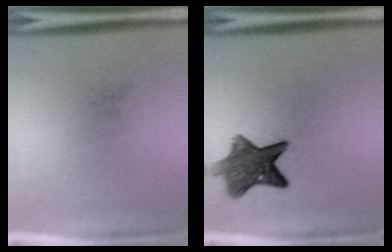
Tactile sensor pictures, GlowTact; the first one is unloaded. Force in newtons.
{"total": 8.6}